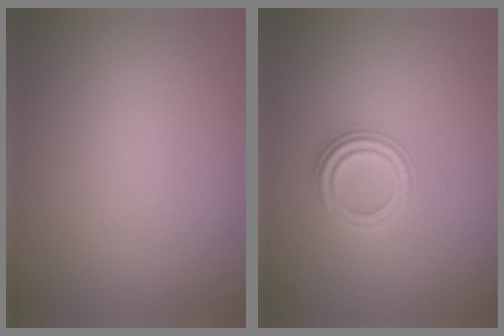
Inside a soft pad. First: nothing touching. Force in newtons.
{"total": 2.3, "press": 2.3, "slide": 0.2}